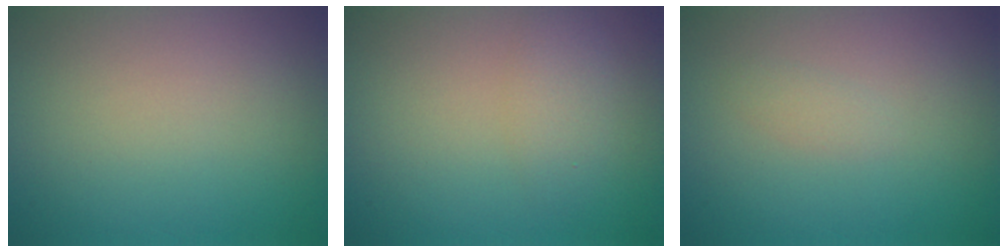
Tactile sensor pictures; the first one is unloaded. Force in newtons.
{"total": 1.9, "press": 1.9, "slide": 0.1}
{"total": 0.8, "press": 0.8, "slide": 0.1}